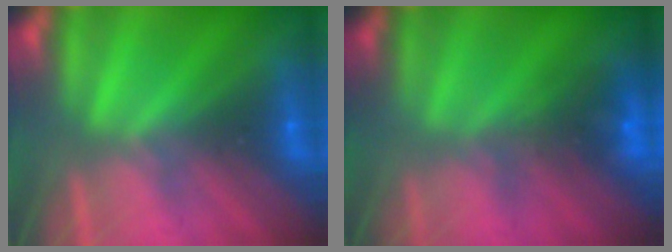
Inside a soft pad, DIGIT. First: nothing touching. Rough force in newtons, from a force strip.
{"total": 4.7}